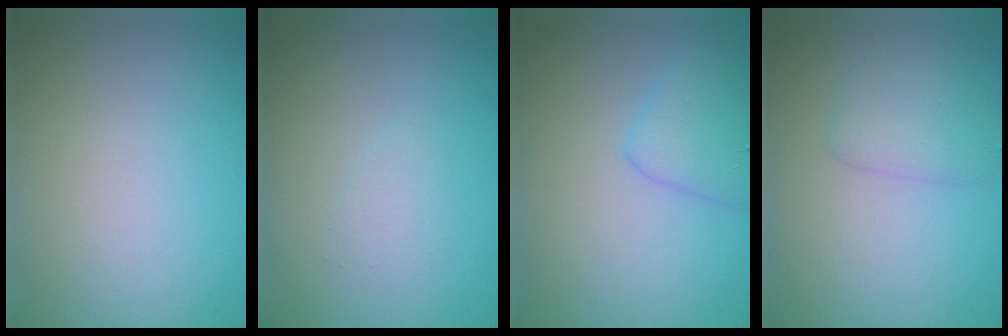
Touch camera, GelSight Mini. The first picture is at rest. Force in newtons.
{"total": 1.1, "press": 1.1, "slide": 0.1}
{"total": 2.6, "press": 2.6, "slide": 0.2}
{"total": 2.0, "press": 2.0, "slide": 0.1}